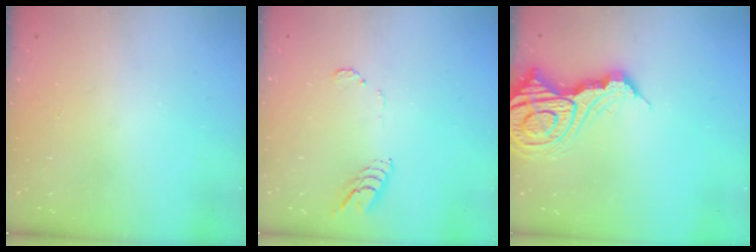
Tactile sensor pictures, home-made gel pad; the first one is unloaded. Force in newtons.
{"total": 5.8, "press": 5.8, "slide": 0.2}
{"total": 17.8, "press": 17.7, "slide": 2.2}